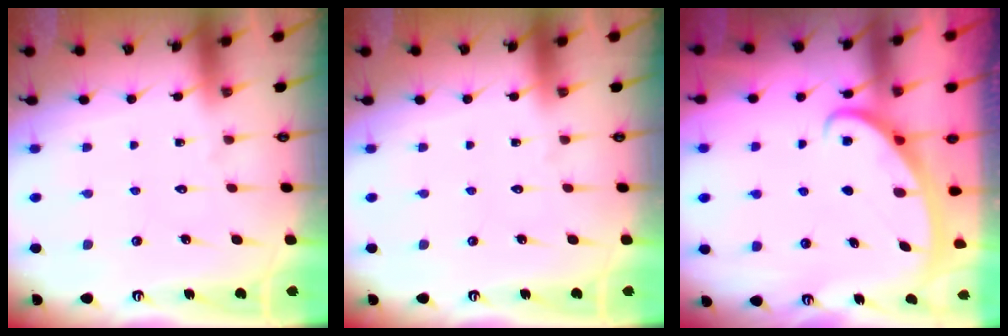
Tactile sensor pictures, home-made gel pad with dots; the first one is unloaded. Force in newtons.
{"total": 0.0}
{"total": 2.7, "press": 2.7, "slide": 0.4}